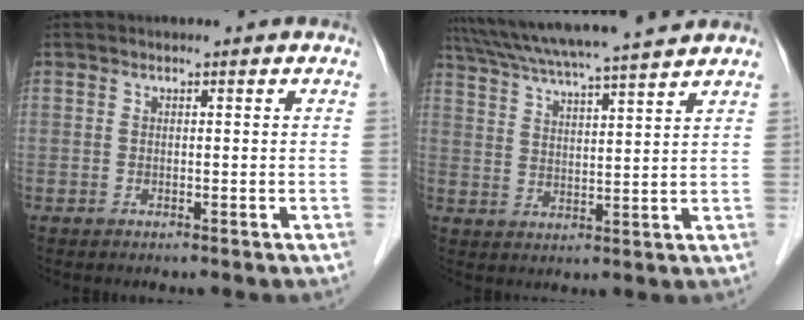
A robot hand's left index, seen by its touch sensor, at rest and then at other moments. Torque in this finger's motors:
{"motor_torque": [1.09, -1.05, 0.68, 0.12]}